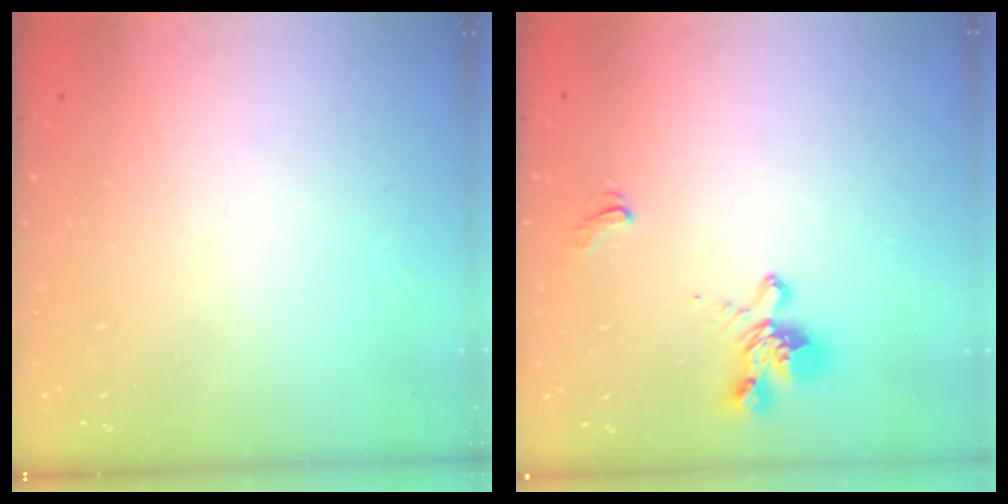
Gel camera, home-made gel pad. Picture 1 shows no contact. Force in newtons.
{"total": 1.4, "press": 0.2, "slide": 1.4}